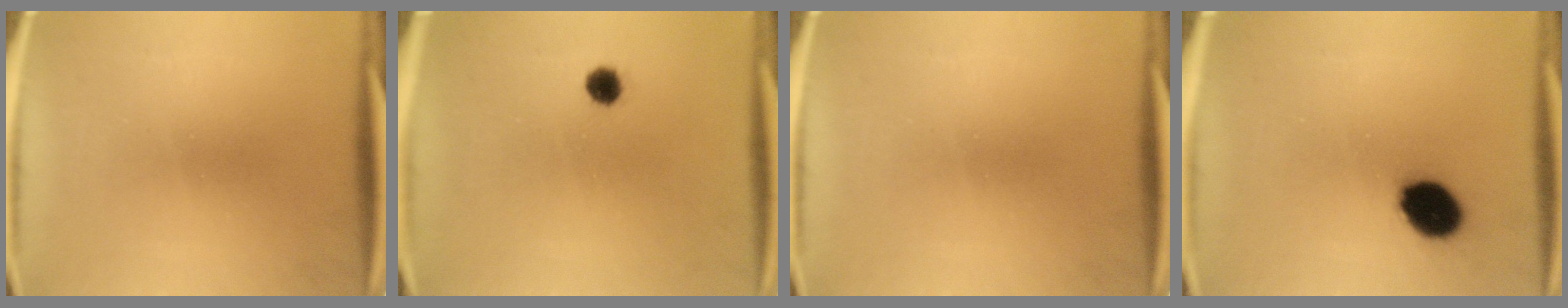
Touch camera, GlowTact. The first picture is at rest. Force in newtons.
{"total": 2.4}
{"total": 0.0}
{"total": 10.6}